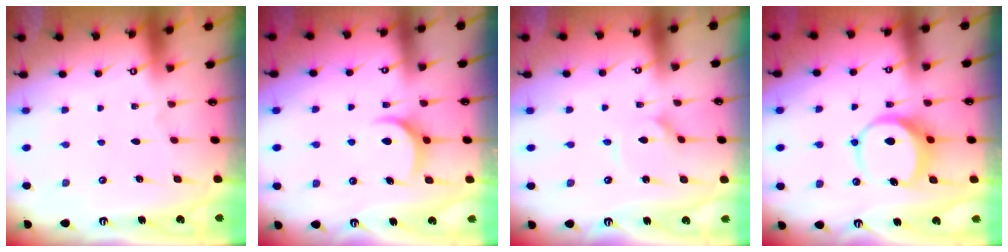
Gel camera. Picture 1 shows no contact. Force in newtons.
{"total": 8.2, "press": 8.2, "slide": 0.5}
{"total": 2.6, "press": 2.6, "slide": 0.4}
{"total": 8.4, "press": 8.3, "slide": 1.2}